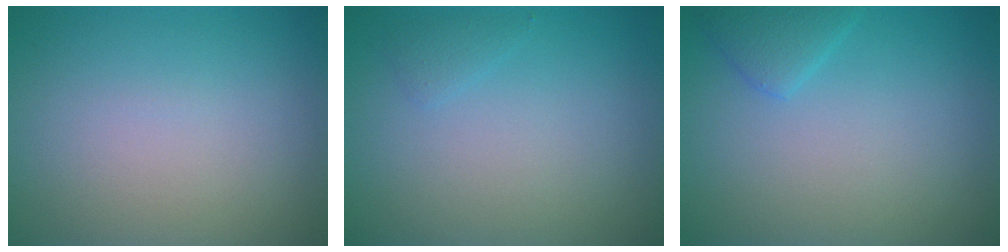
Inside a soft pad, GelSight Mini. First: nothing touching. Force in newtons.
{"total": 0.8, "press": 0.8, "slide": 0.0}
{"total": 1.8, "press": 1.8, "slide": 0.2}